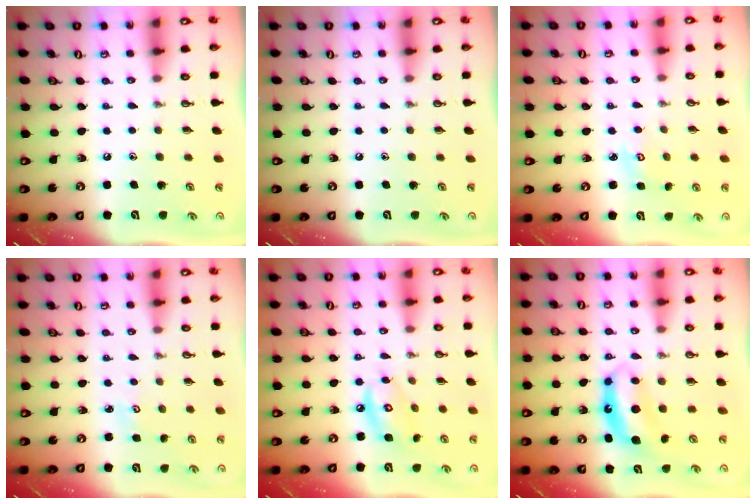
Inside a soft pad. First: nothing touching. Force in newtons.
{"total": 0.0}
{"total": 2.7, "press": 2.7, "slide": 0.4}
{"total": 2.1, "press": 2.1, "slide": 0.2}
{"total": 8.7, "press": 8.7, "slide": 0.7}
{"total": 6.8, "press": 6.8, "slide": 0.3}